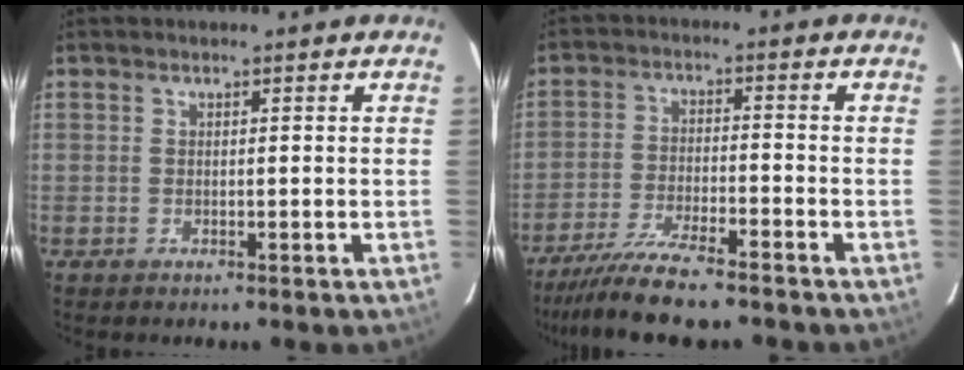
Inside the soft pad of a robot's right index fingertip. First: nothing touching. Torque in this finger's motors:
{"motor_torque": [1.07, -1.06, 0.49, 0.15]}